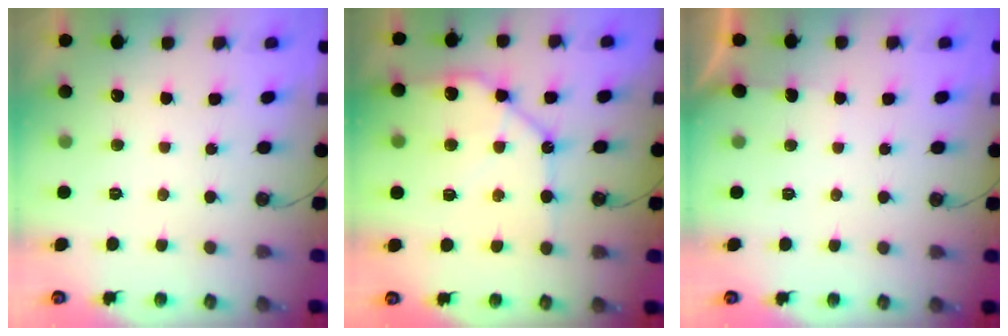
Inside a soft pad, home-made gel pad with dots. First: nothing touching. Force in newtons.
{"total": 12.9, "press": 12.7, "slide": 1.7}
{"total": 2.5, "press": 2.5, "slide": 0.4}